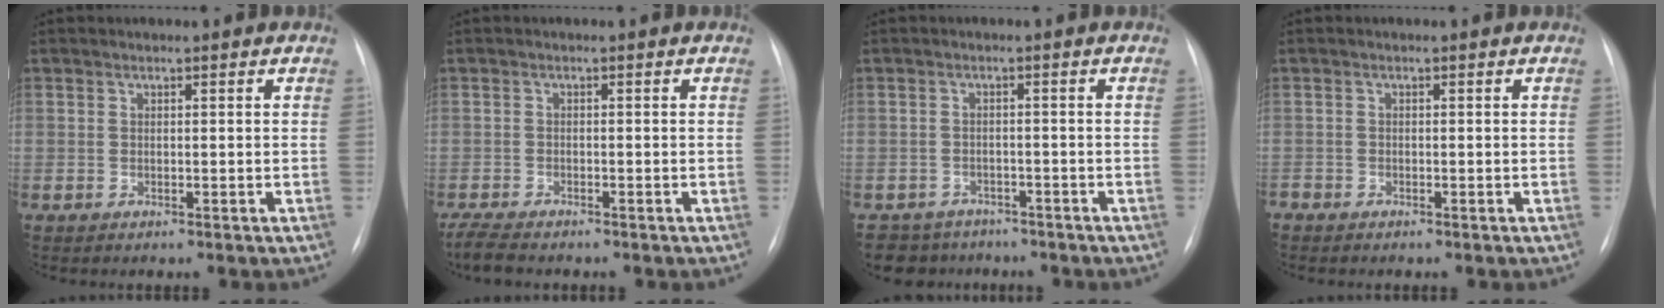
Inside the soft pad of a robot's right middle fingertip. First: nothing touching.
{"total": 4.4, "force": [-3.7, 1.0, 2.1], "torque": [-0.040, -0.013, -0.060]}
{"total": 5.4, "force": [-4.4, 3.1, -0.4], "torque": [0.012, 0.009, -0.063]}
{"total": 0.8, "force": [-0.8, 0.3, 0.0], "torque": [0.000, 0.000, -0.015]}